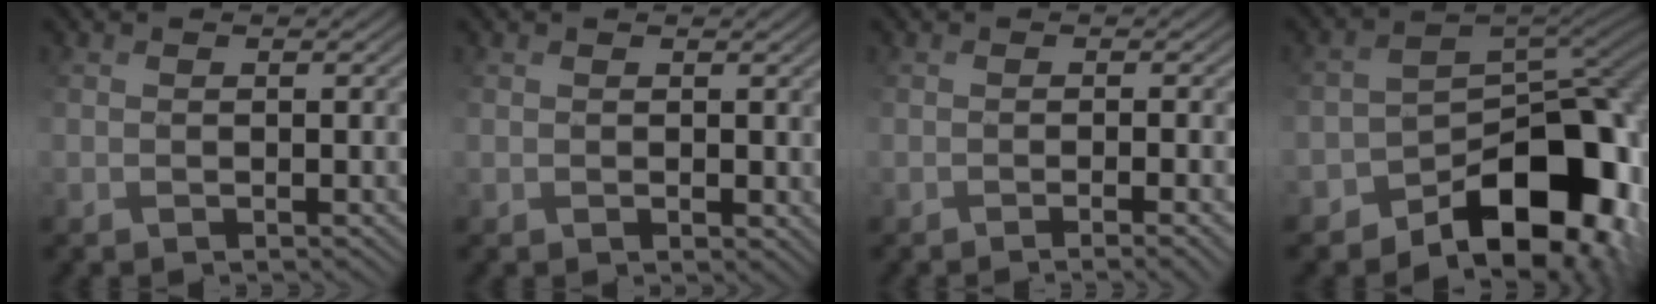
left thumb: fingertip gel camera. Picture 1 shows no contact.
{"total": 1.6, "force": [0.4, 1.4, 0.8], "torque": [-0.016, 0.000, 0.004]}
{"total": 3.8, "force": [-1.9, 1.0, 3.2], "torque": [-0.035, 0.000, -0.008]}
{"total": 13.2, "force": [-7.3, 7.2, 8.3], "torque": [-0.109, -0.014, -0.110]}